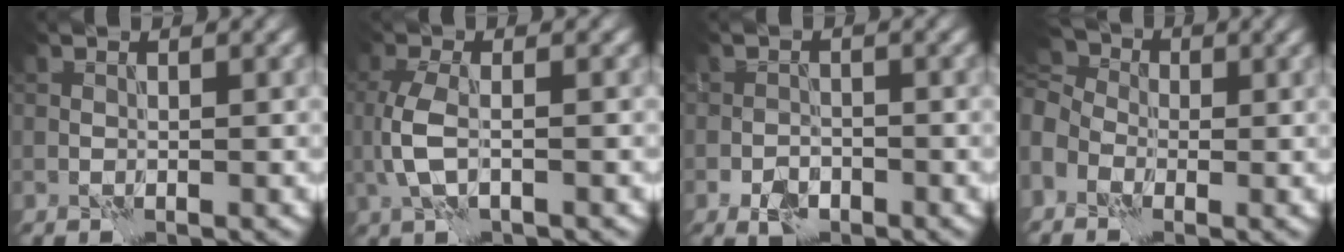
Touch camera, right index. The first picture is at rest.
{"total": 3.1, "force": [-0.2, 1.1, 2.9], "torque": [-0.074, -0.003, -0.003]}
{"total": 2.6, "force": [-1.5, 1.6, 1.3], "torque": [-0.022, 0.000, -0.029]}
{"total": 6.6, "force": [-2.5, 4.9, 3.8], "torque": [-0.101, -0.005, -0.043]}